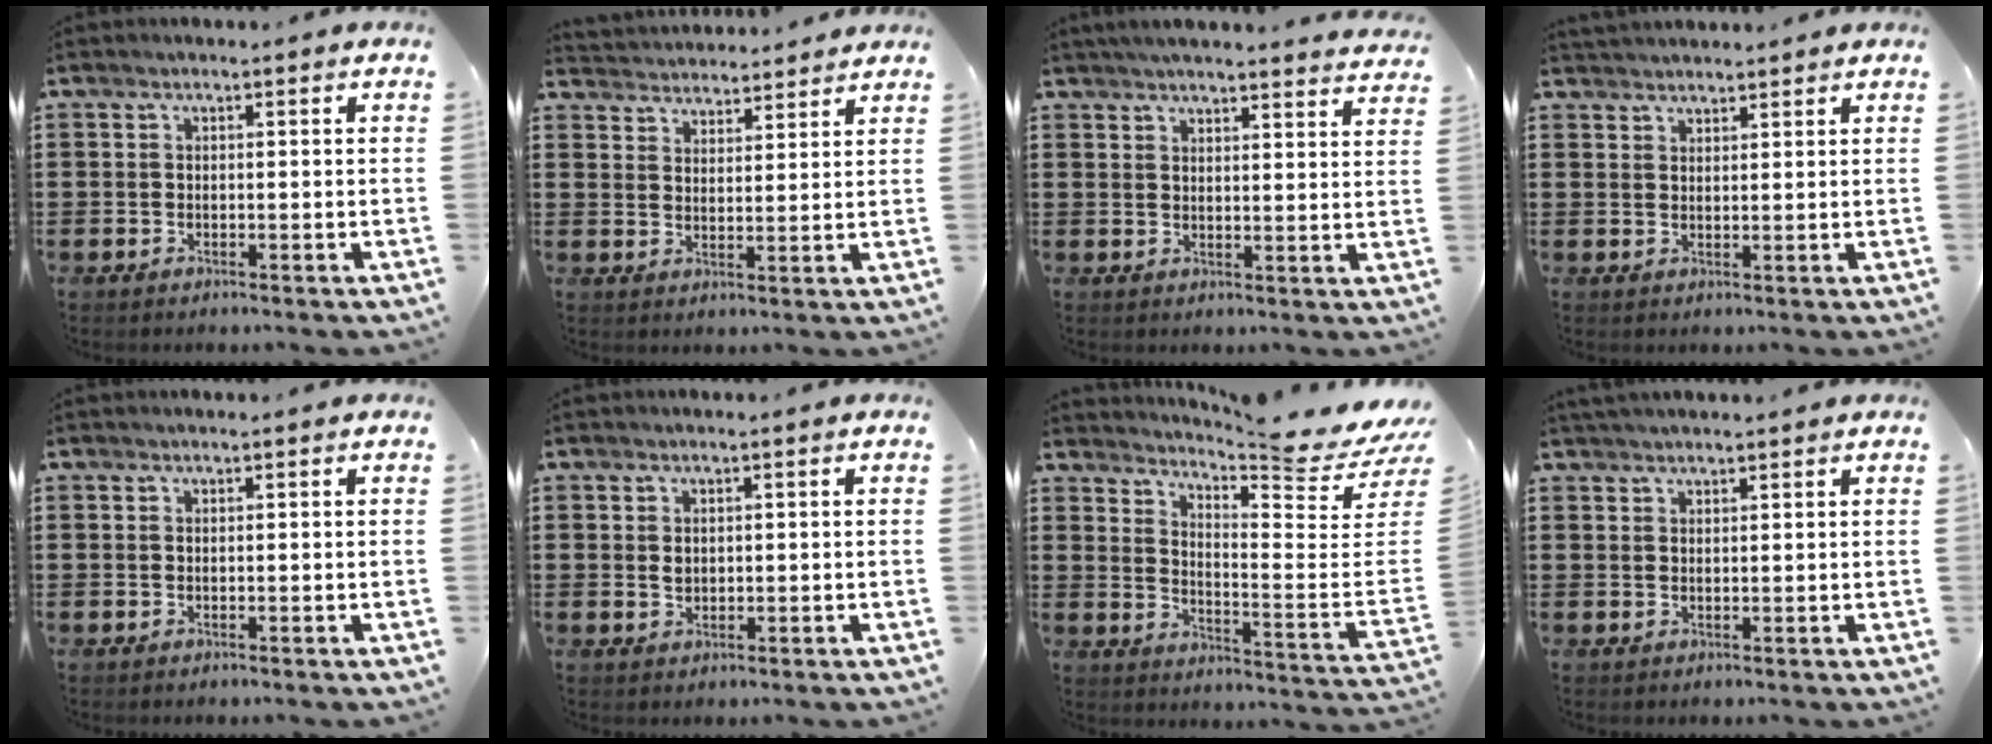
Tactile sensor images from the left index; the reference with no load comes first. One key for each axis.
{"total": 3.4, "fx": 3.4, "fy": 0.1, "fz": -0.6, "tx": -0.002, "ty": -0.015, "tz": 0.061}
{"total": 3.8, "fx": 3.7, "fy": -0.5, "fz": 0.6, "tx": -0.024, "ty": -0.018, "tz": 0.067}
{"total": 1.8, "fx": 1.8, "fy": 0.0, "fz": -0.3, "tx": 0.000, "ty": 0.000, "tz": 0.036}
{"total": 0.0}
{"total": 1.2, "fx": 0.2, "fy": 1.0, "fz": 0.6, "tx": -0.015, "ty": 0.007, "tz": 0.003}
{"total": 6.6, "fx": 6.1, "fy": -0.8, "fz": 2.6, "tx": -0.057, "ty": -0.071, "tz": 0.094}
{"total": 1.4, "fx": 1.4, "fy": 0.0, "fz": 0.3, "tx": -0.009, "ty": 0.000, "tz": 0.027}